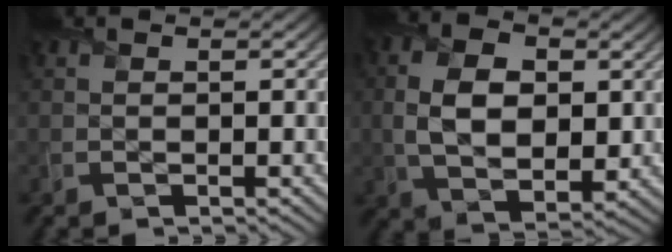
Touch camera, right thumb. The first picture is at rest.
{"total": 9.2, "force": [0.8, 5.8, 7.1], "torque": [-0.159, -0.004, 0.012]}